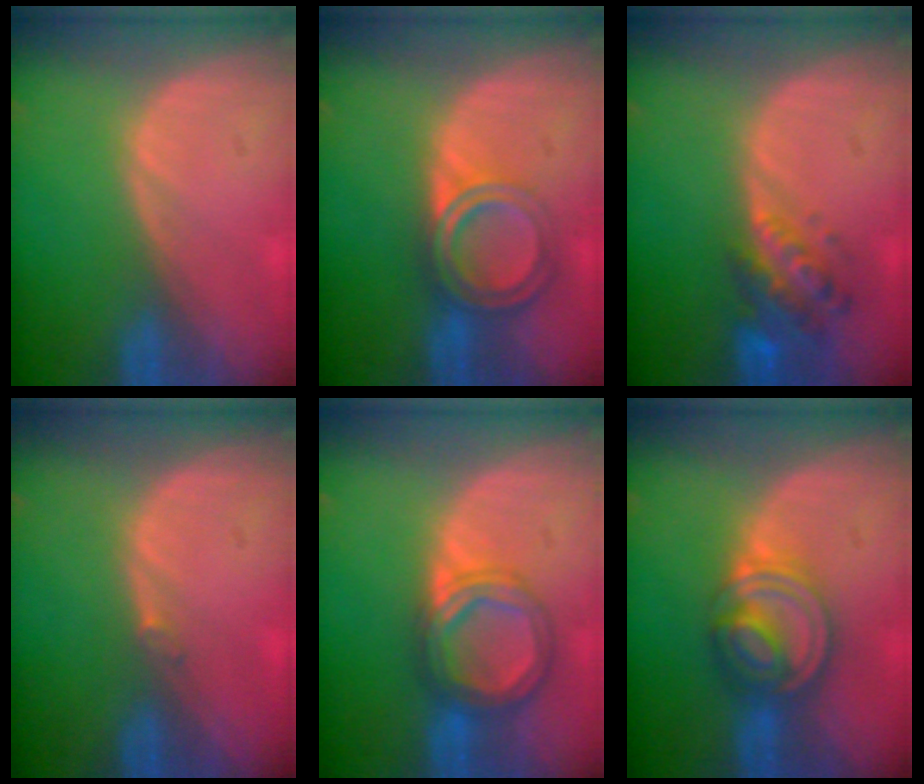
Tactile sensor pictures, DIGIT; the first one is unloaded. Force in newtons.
{"total": 6.4, "press": 5.4, "slide": 3.4}
{"total": 5.9, "press": 5.6, "slide": 1.8}
{"total": 0.5, "press": 0.5, "slide": 0.1}
{"total": 6.4, "press": 6.4, "slide": 0.5}
{"total": 7.6, "press": 6.6, "slide": 3.8}